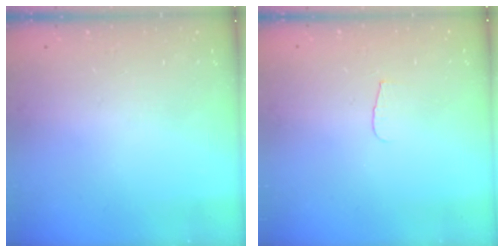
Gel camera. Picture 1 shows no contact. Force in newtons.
{"total": 3.6, "press": 3.6, "slide": 0.4}